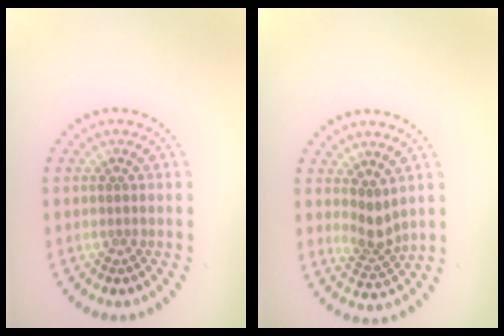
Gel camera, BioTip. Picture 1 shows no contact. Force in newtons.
{"total": 2.3, "press": 1.7, "slide": 1.5}